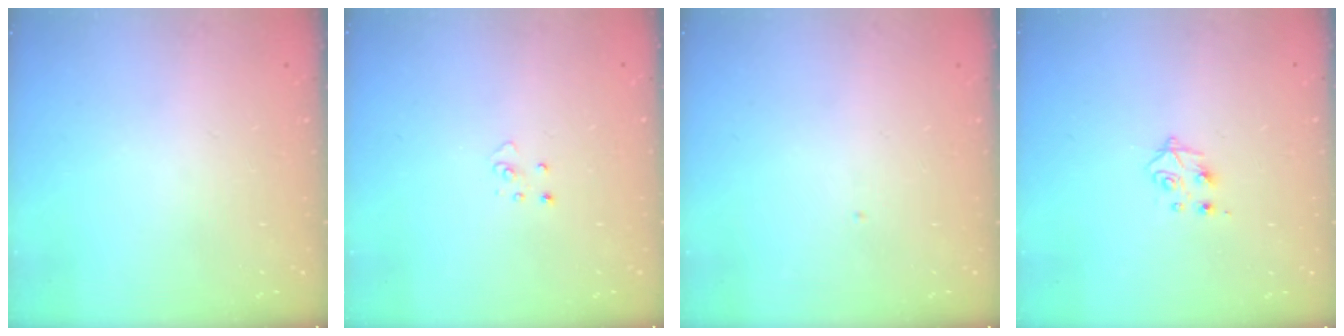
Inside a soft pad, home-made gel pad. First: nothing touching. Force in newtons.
{"total": 3.4, "press": 3.4, "slide": 0.1}
{"total": 0.0}
{"total": 4.4, "press": 4.4, "slide": 0.6}